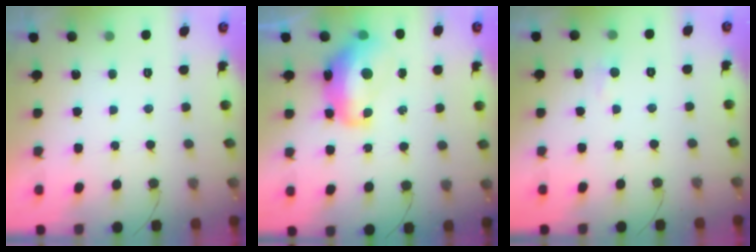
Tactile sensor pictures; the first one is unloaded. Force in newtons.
{"total": 14.3, "press": 14.2, "slide": 1.6}
{"total": 4.2, "press": 4.2, "slide": 0.5}